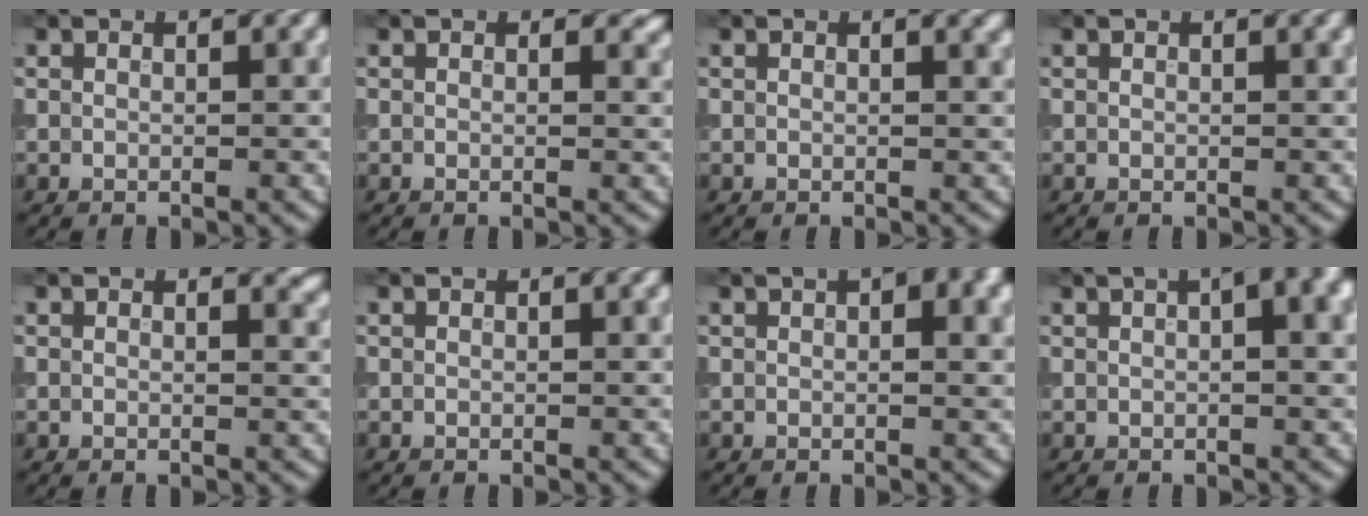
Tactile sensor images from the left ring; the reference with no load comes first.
{"total": 1.0, "force": [0.5, 0.6, 0.6], "torque": [-0.004, -0.005, 0.006]}
{"total": 0.8, "force": [0.6, 0.2, 0.5], "torque": [-0.002, 0.003, 0.007]}
{"total": 0.6, "force": [0.3, 0.1, 0.5], "torque": [-0.005, 0.004, 0.003]}
{"total": 1.1, "force": [0.9, 0.3, 0.6], "torque": [-0.002, -0.002, 0.012]}
{"total": 0.0}
{"total": 4.6, "force": [1.9, 1.8, 3.8], "torque": [-0.037, 0.012, 0.016]}
{"total": 8.1, "force": [3.0, 3.3, 6.7], "torque": [-0.055, 0.032, 0.028]}